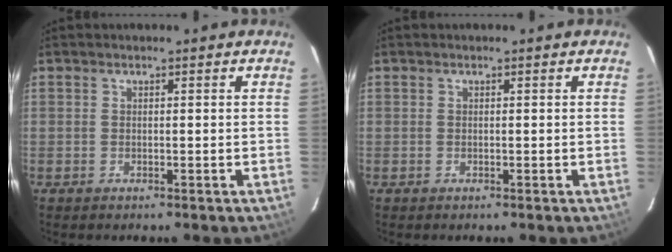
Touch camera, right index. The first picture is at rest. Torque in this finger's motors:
{"motor_torque": [0.01, -0.01, 0.03, 0.00]}